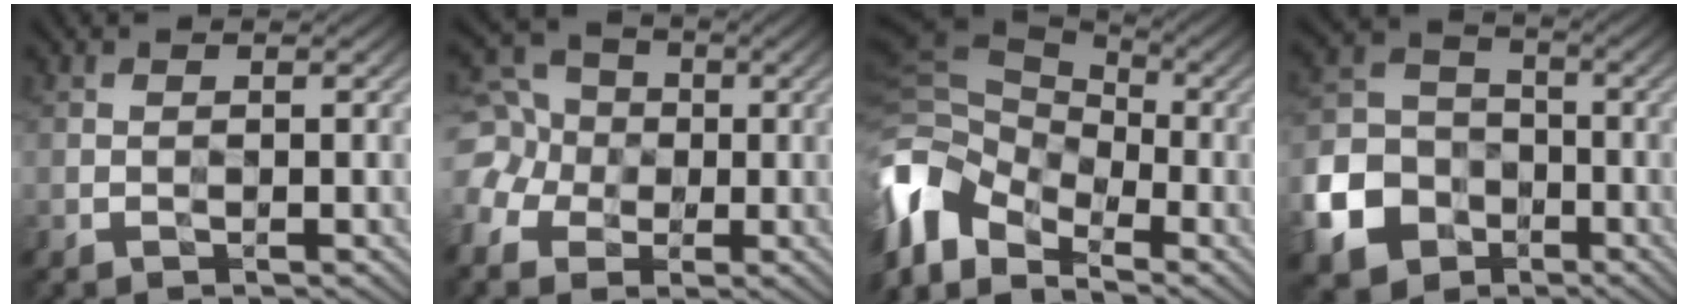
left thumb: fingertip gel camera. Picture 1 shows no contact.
{"total": 9.1, "force": [-0.7, 8.0, 4.2], "torque": [-0.136, 0.003, -0.041]}
{"total": 11.5, "force": [-5.7, 7.3, 6.7], "torque": [-0.178, -0.022, -0.112]}
{"total": 11.6, "force": [-4.8, 9.2, 5.3], "torque": [-0.165, -0.034, -0.102]}